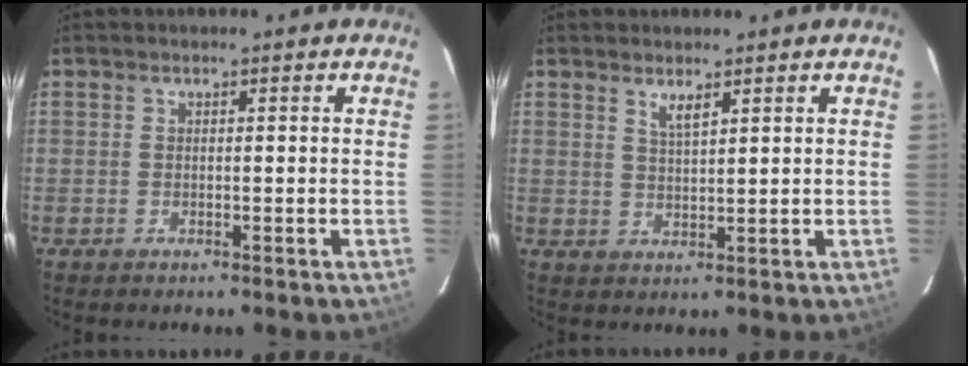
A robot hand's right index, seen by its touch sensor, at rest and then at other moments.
{"total": 2.6, "force": [1.8, 0.5, 1.8], "torque": [-0.033, -0.002, 0.033]}